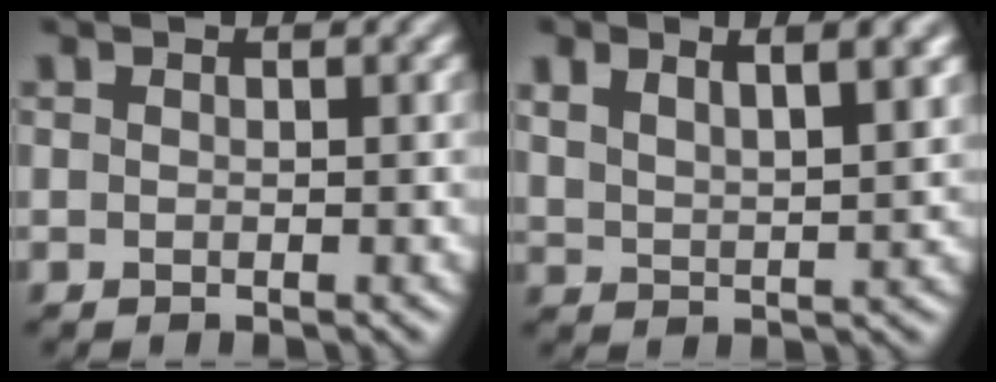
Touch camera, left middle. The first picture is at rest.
{"total": 5.2, "force": [3.8, 1.6, 3.2], "torque": [-0.046, 0.022, 0.057]}